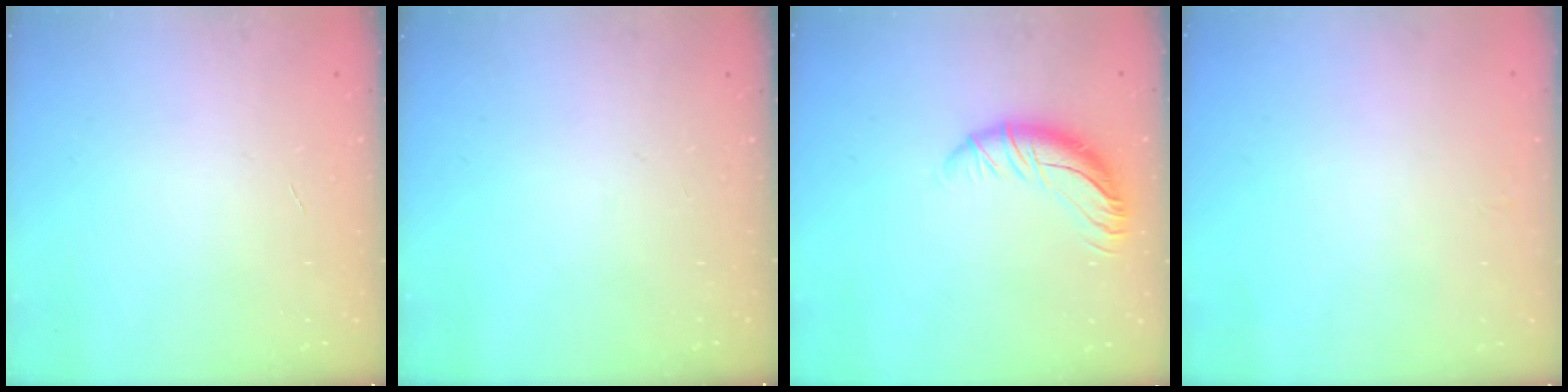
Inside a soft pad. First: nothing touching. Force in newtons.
{"total": 0.0}
{"total": 12.4, "press": 12.3, "slide": 1.5}
{"total": 0.0}